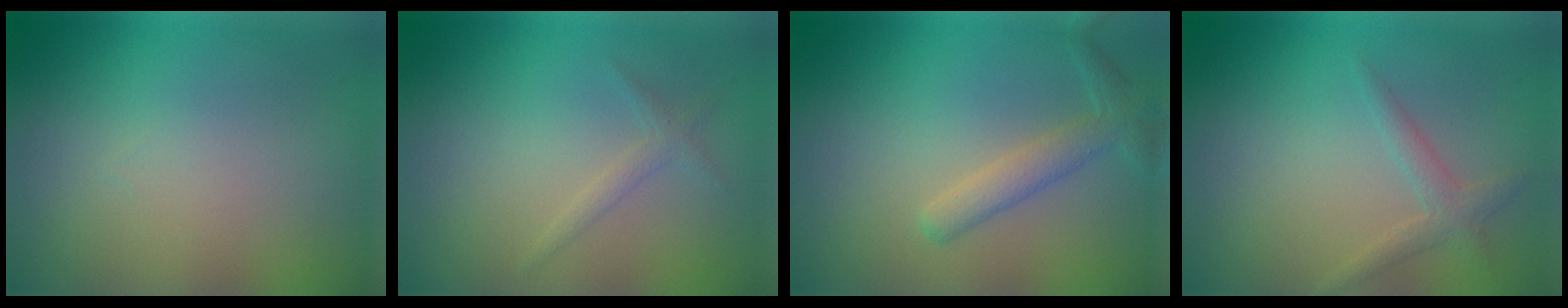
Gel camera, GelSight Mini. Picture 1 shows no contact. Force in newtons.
{"total": 1.1, "press": 1.1, "slide": 0.0}
{"total": 2.6, "press": 2.5, "slide": 0.1}
{"total": 1.7, "press": 1.7, "slide": 0.0}